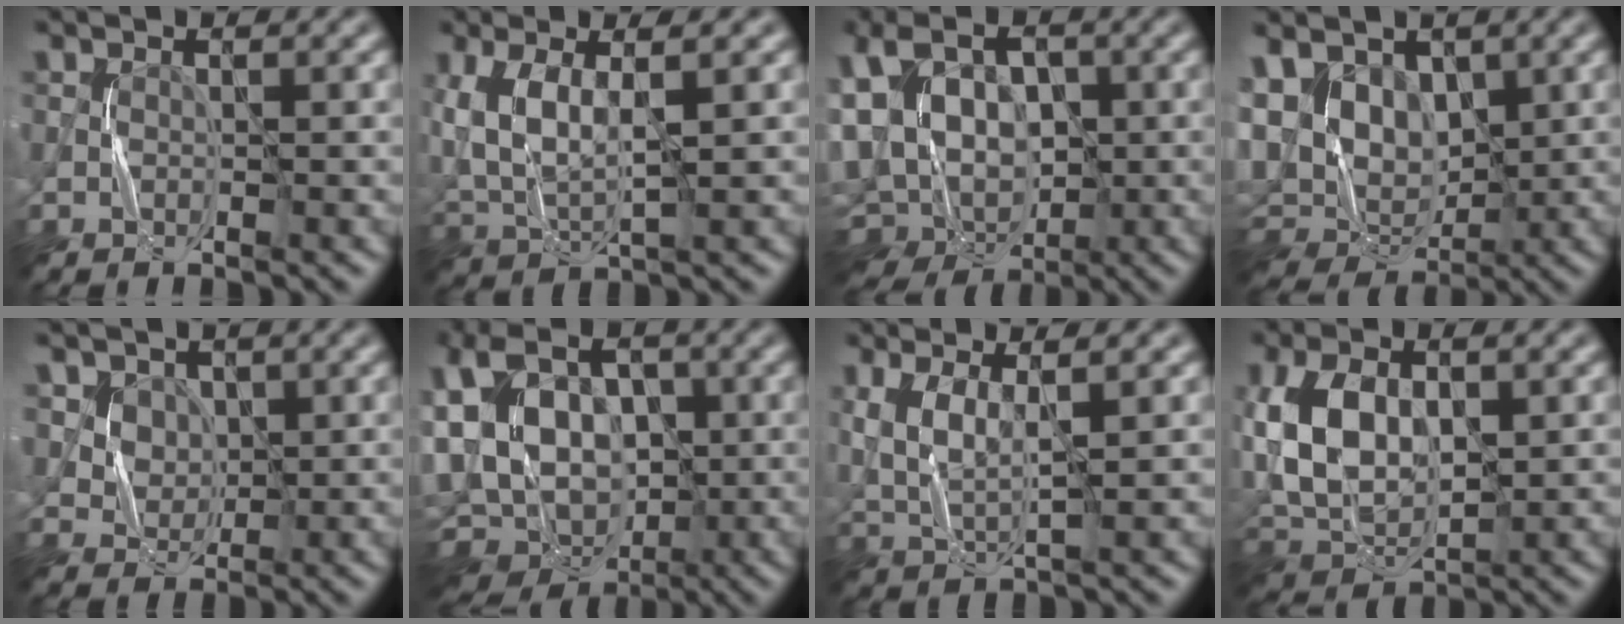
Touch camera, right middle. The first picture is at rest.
{"total": 6.0, "force": [2.0, 2.2, 5.2], "torque": [-0.129, 0.001, 0.042]}
{"total": 13.5, "force": [-1.8, 9.8, 9.1], "torque": [-0.179, 0.014, -0.017]}
{"total": 9.5, "force": [2.9, 6.6, 6.2], "torque": [-0.127, 0.015, 0.062]}
{"total": 4.1, "force": [2.1, 3.2, 1.6], "torque": [-0.047, -0.004, 0.049]}
{"total": 16.7, "force": [-1.7, 12.4, 11.0], "torque": [-0.238, 0.024, -0.021]}
{"total": 4.0, "force": [1.5, 1.0, 3.5], "torque": [-0.084, -0.002, 0.036]}
{"total": 8.1, "force": [1.1, 4.9, 6.3], "torque": [-0.140, 0.004, 0.019]}